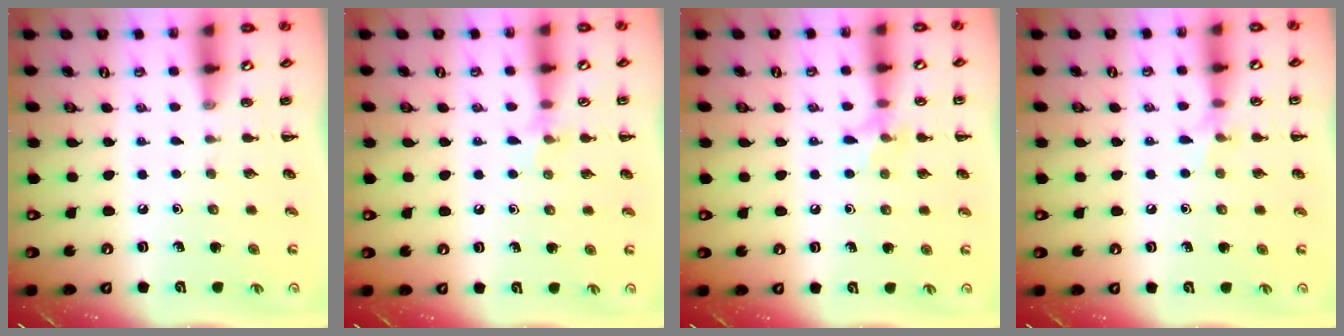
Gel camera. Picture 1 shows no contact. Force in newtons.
{"total": 6.2, "press": 5.9, "slide": 1.9}
{"total": 7.1, "press": 6.8, "slide": 1.8}
{"total": 5.2, "press": 4.9, "slide": 1.6}